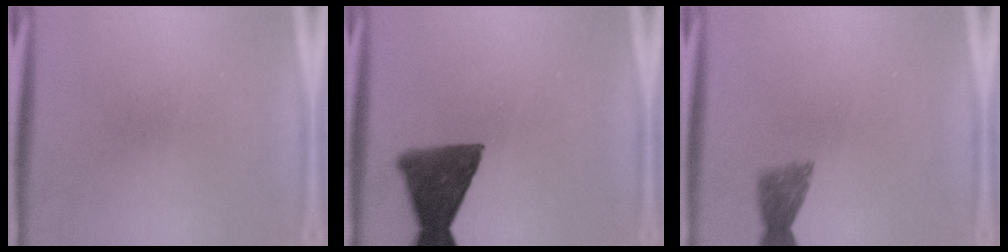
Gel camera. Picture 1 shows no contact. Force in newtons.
{"total": 11.1}
{"total": 3.0}